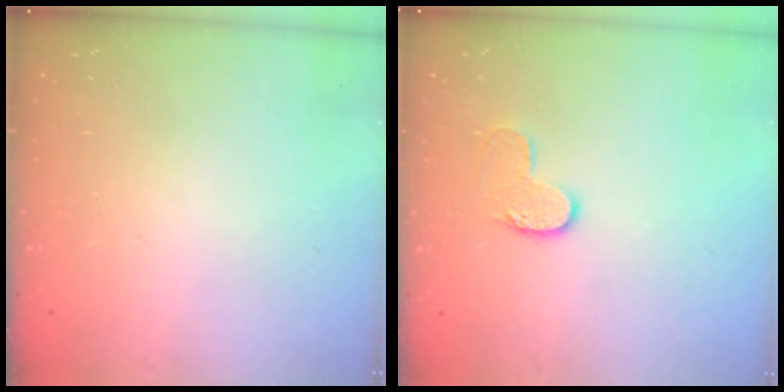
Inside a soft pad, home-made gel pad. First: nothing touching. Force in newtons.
{"total": 7.4, "press": 7.4, "slide": 0.2}